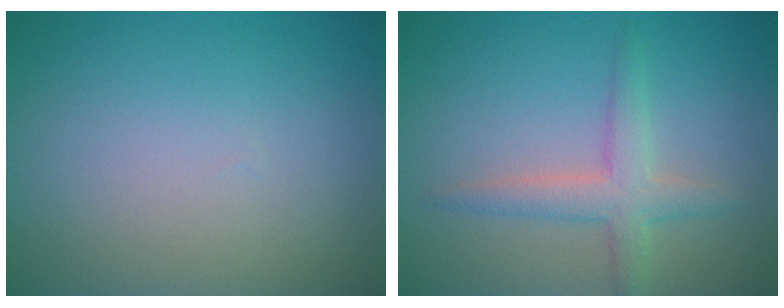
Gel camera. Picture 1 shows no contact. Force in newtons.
{"total": 3.0, "press": 3.0, "slide": 0.1}